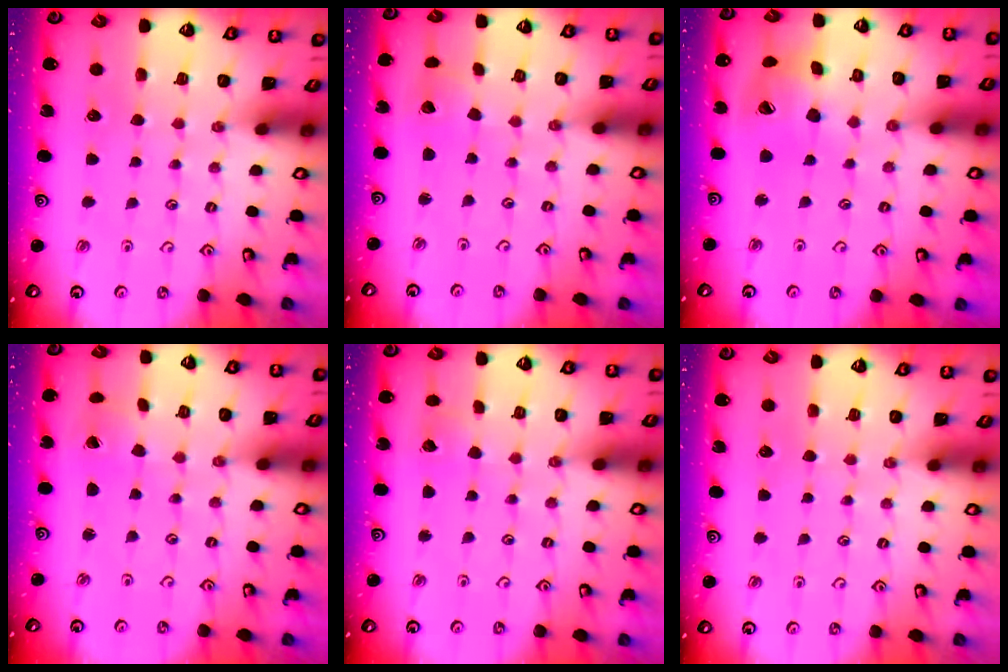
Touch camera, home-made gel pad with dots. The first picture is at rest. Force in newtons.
{"total": 2.4, "press": 2.4, "slide": 0.3}
{"total": 14.6, "press": 14.4, "slide": 2.0}
{"total": 0.0}
{"total": 2.8, "press": 2.8, "slide": 0.2}
{"total": 0.0}